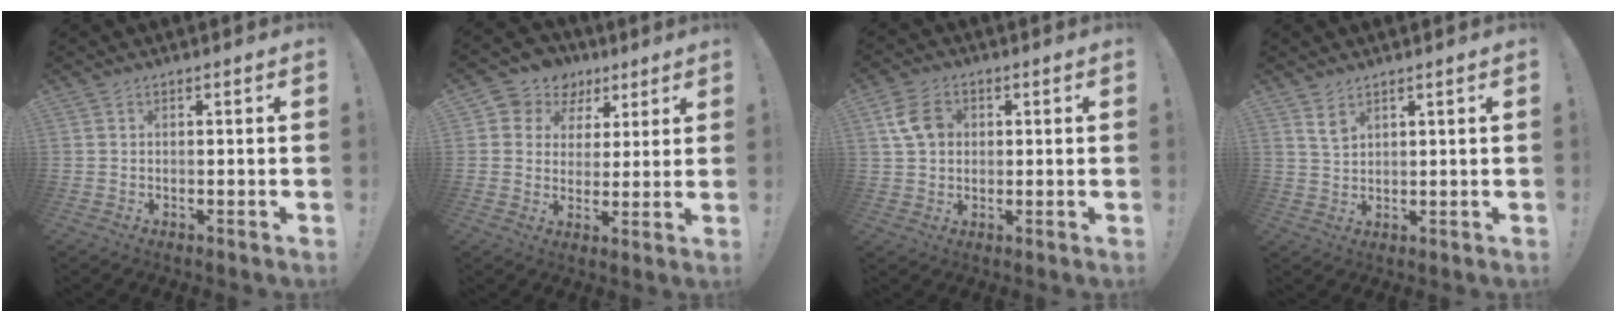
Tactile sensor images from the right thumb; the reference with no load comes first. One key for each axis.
{"total": 8.6, "fx": 3.8, "fy": 7.4, "fz": 2.0, "tx": -0.027, "ty": -0.022, "tz": 0.076}
{"total": 8.1, "fx": 2.1, "fy": 6.2, "fz": 4.7, "tx": -0.090, "ty": 0.011, "tz": 0.044}
{"total": 3.9, "fx": 2.7, "fy": 2.2, "fz": 1.7, "tx": -0.019, "ty": -0.021, "tz": 0.049}